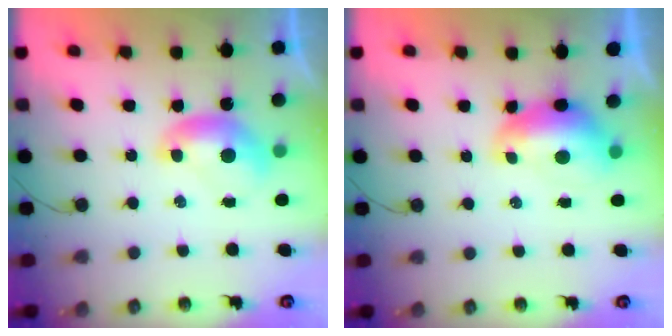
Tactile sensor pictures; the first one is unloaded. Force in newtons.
{"total": 1.2, "press": 1.1, "slide": 0.5}